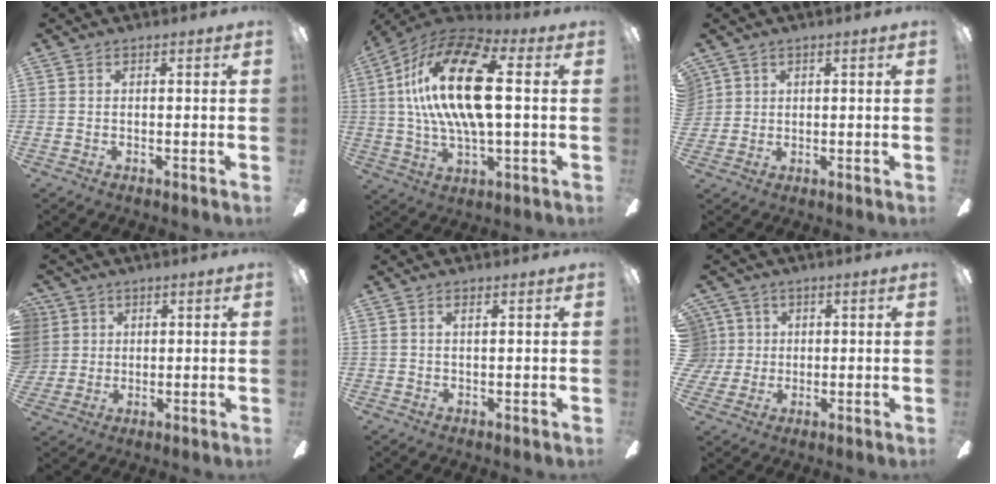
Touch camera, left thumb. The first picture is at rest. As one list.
[{"total": 23.2, "force": [4.3, 9.8, 20.5], "torque": [-0.402, 0.002, 0.070]}, {"total": 2.5, "force": [1.4, 2.1, -0.1], "torque": [-0.006, 0.004, 0.028]}, {"total": 5.7, "force": [2.0, 5.3, 0.4], "torque": [-0.016, 0.000, 0.038]}, {"total": 1.3, "force": [0.7, 0.4, 1.0], "torque": [-0.022, 0.002, 0.012]}, {"total": 5.8, "force": [1.5, 5.6, 0.6], "torque": [-0.025, 0.009, 0.031]}]